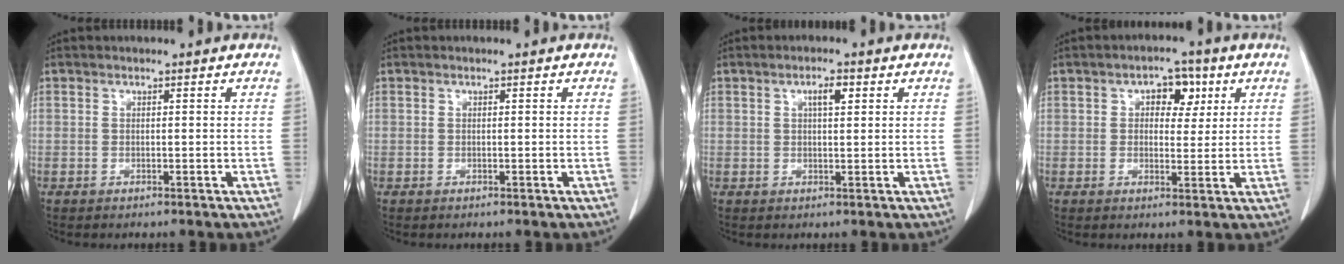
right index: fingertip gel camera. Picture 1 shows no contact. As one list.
[{"total": 0.0}, {"total": 2.5, "force": [1.0, 0.7, 2.2], "torque": [-0.040, 0.001, 0.017]}, {"total": 5.0, "force": [1.9, 3.0, 3.5], "torque": [-0.044, 0.014, 0.026]}]